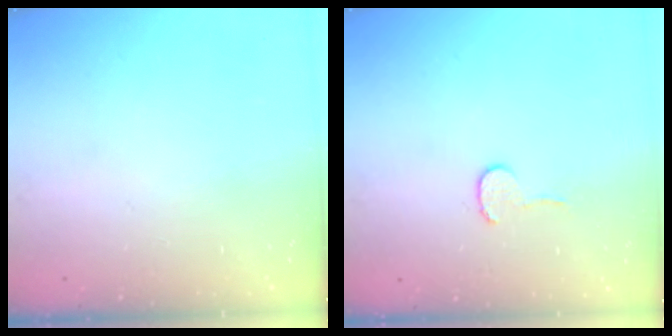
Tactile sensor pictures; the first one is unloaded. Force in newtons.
{"total": 4.5, "press": 4.4, "slide": 0.4}